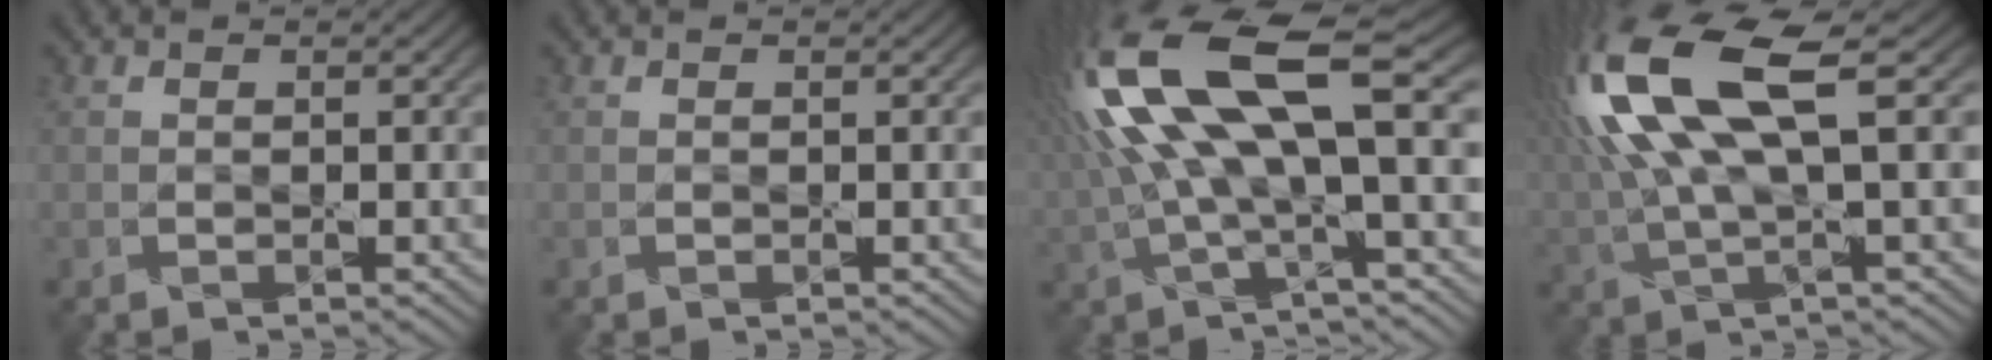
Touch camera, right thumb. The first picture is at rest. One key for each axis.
{"total": 0.0}
{"total": 16.3, "fx": 3.1, "fy": 4.9, "fz": 15.2, "tx": -0.344, "ty": 0.012, "tz": 0.063}
{"total": 14.5, "fx": 4.2, "fy": 4.2, "fz": 13.3, "tx": -0.320, "ty": 0.021, "tz": 0.082}